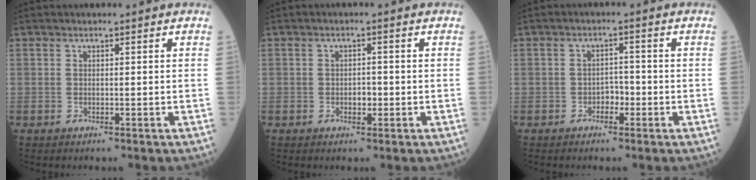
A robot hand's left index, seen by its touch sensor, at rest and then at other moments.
{"total": 1.8, "force": [-0.5, 1.0, 1.4], "torque": [-0.021, 0.004, -0.007]}
{"total": 2.2, "force": [-1.1, 1.3, 1.4], "torque": [-0.015, 0.007, -0.021]}